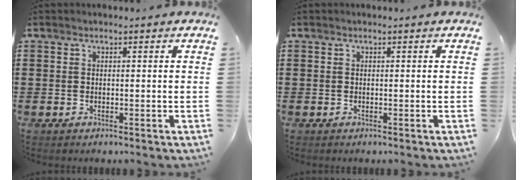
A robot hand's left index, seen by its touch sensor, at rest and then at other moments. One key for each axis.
{"total": 0.0}